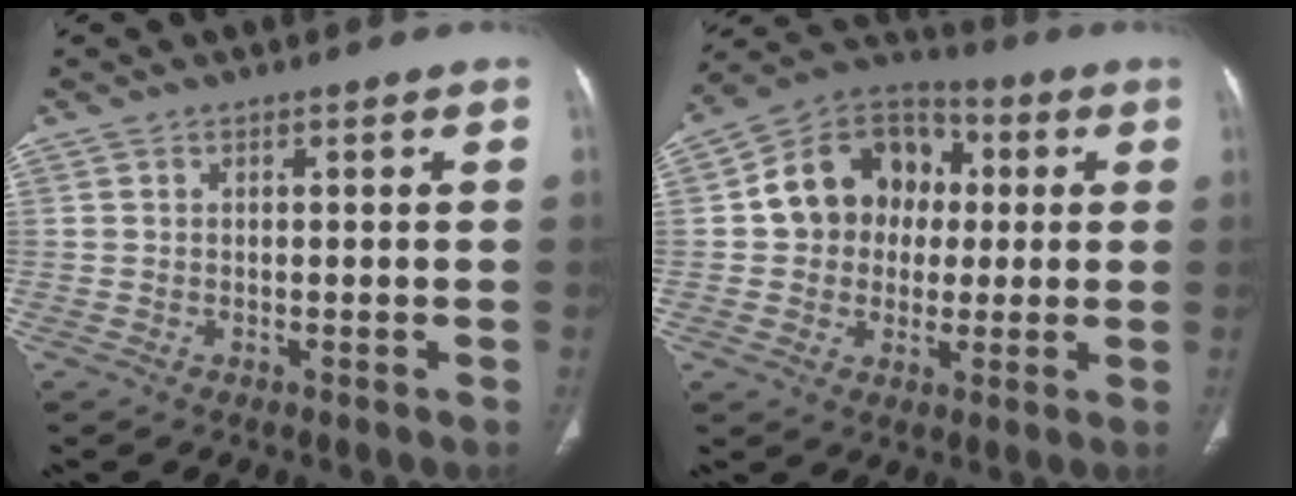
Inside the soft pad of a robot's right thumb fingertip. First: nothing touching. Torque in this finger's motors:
{"motor_torque": [0.12, 0.31, 0.23, -0.02, 0.23]}